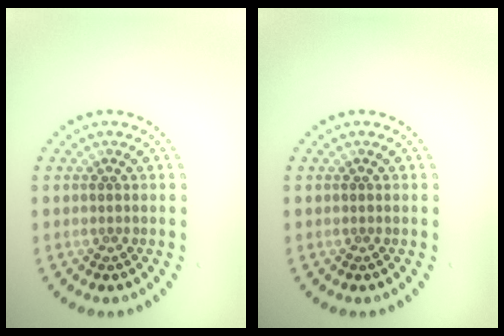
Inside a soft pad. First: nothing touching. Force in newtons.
{"total": 0.0}